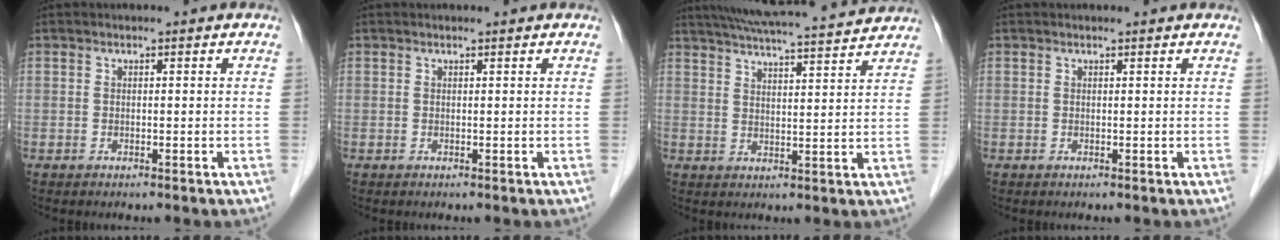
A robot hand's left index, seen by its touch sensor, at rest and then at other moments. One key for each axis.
{"total": 0.7, "fx": 0.7, "fy": 0.1, "fz": 0.2, "tx": -0.005, "ty": 0.010, "tz": 0.009}
{"total": 17.0, "fx": 15.7, "fy": 0.7, "fz": 6.5, "tx": -0.116, "ty": 0.023, "tz": 0.216}
{"total": 1.0, "fx": 1.0, "fy": 0.1, "fz": 0.3, "tx": -0.010, "ty": 0.011, "tz": 0.011}